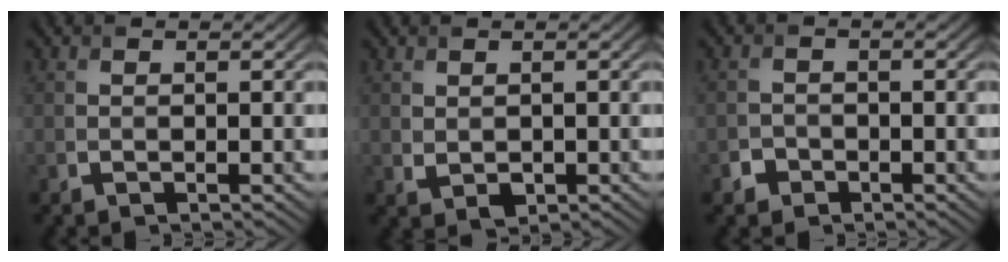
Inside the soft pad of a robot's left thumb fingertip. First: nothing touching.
{"total": 1.4, "force": [0.2, 1.0, 0.8], "torque": [-0.021, -0.008, 0.011]}
{"total": 1.7, "force": [-1.1, 1.3, 0.4], "torque": [-0.004, 0.001, -0.024]}